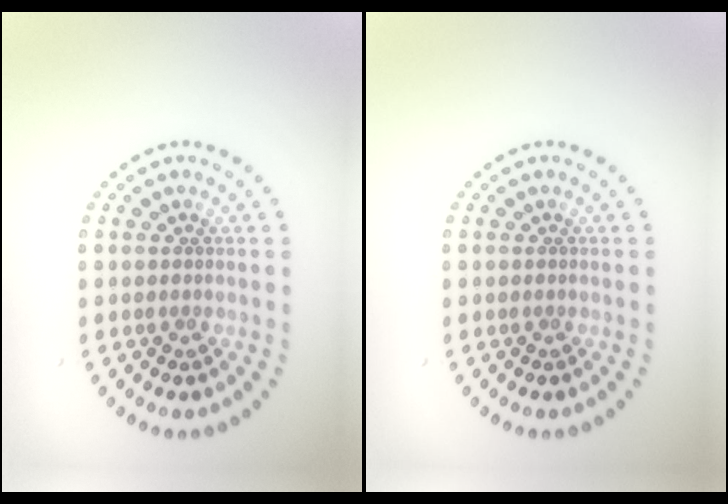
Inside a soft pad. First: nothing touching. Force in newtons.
{"total": 0.0}